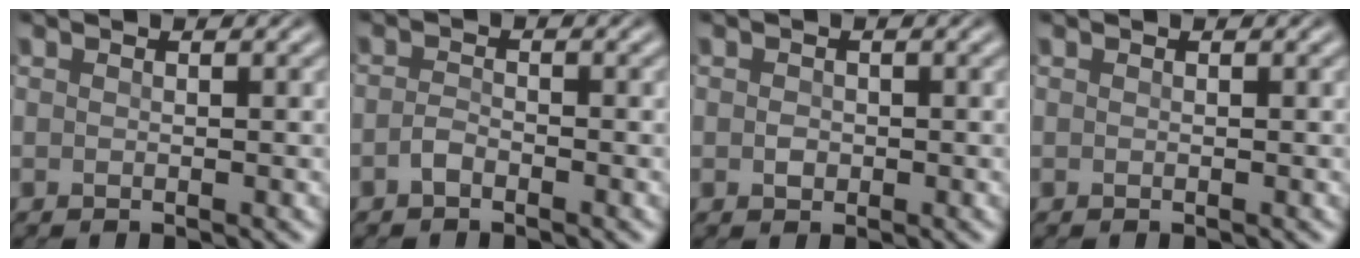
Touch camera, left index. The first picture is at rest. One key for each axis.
{"total": 0.9, "fx": -0.6, "fy": 0.4, "fz": 0.5, "tx": -0.013, "ty": 0.008, "tz": -0.016}
{"total": 0.8, "fx": 0.0, "fy": 0.7, "fz": 0.3, "tx": -0.006, "ty": 0.002, "tz": -0.002}
{"total": 0.0}